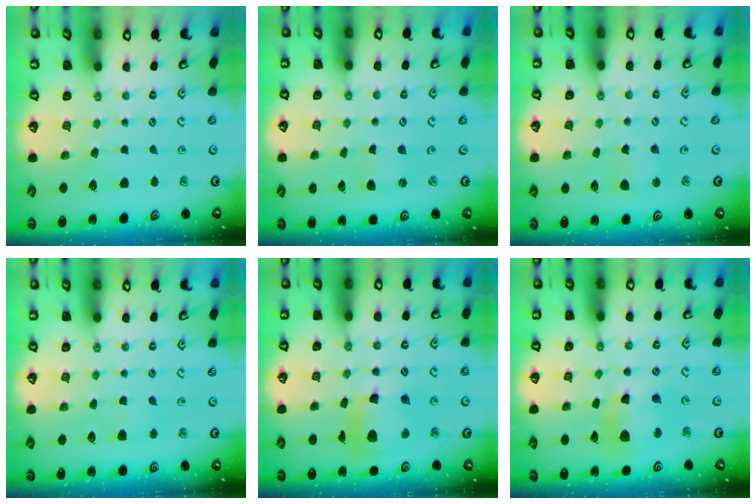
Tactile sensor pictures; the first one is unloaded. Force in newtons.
{"total": 0.0}
{"total": 2.6, "press": 2.6, "slide": 0.3}
{"total": 2.7, "press": 2.7, "slide": 0.4}
{"total": 12.1, "press": 12.0, "slide": 1.6}
{"total": 11.6, "press": 11.5, "slide": 1.4}